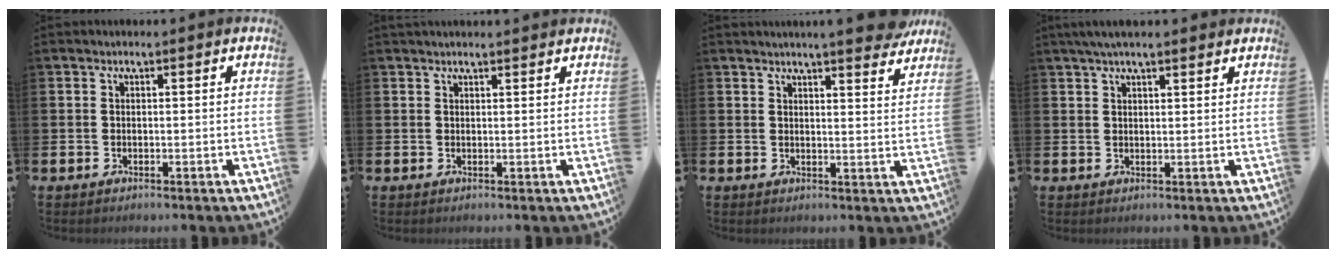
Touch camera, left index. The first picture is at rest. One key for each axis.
{"total": 1.1, "fx": 1.0, "fy": 0.0, "fz": 0.2, "tx": 0.008, "ty": -0.005, "tz": 0.016}
{"total": 5.3, "fx": 5.1, "fy": -0.2, "fz": 1.3, "tx": -0.019, "ty": -0.028, "tz": 0.088}
{"total": 3.3, "fx": 2.8, "fy": 0.6, "fz": 1.7, "tx": -0.035, "ty": -0.002, "tz": 0.050}